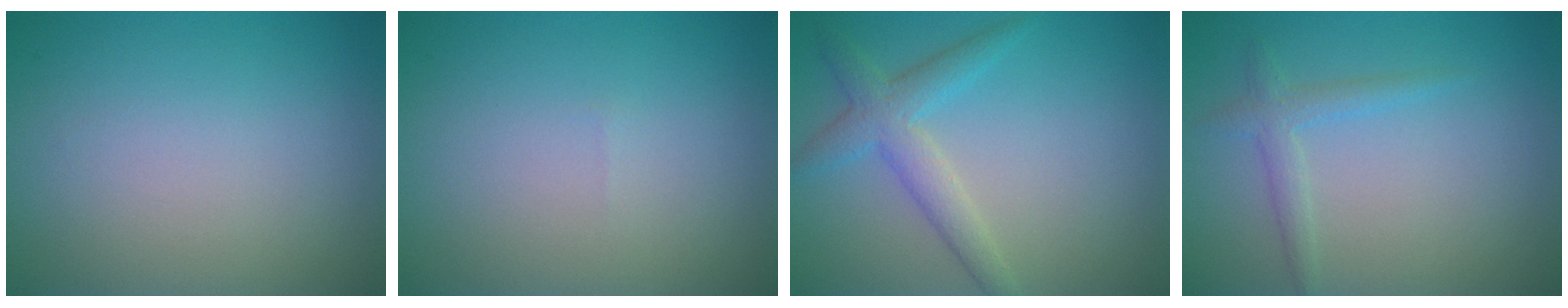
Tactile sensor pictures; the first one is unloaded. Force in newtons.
{"total": 0.0}
{"total": 3.3, "press": 3.3, "slide": 0.2}
{"total": 1.8, "press": 1.8, "slide": 0.0}